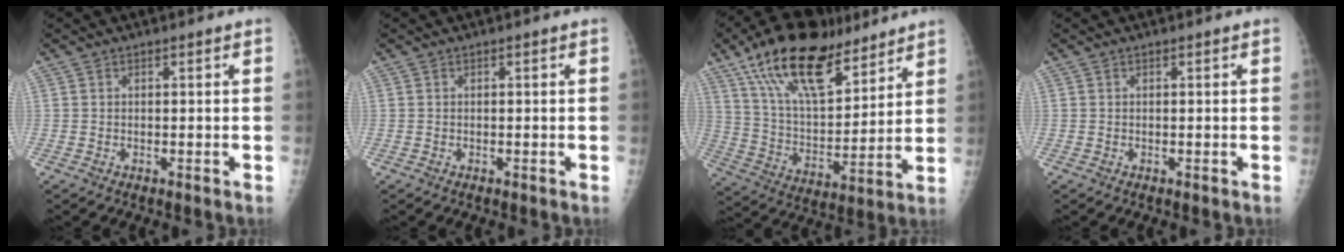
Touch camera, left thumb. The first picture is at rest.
{"total": 0.0}
{"total": 21.8, "force": [14.7, 9.0, 13.3], "torque": [-0.199, -0.048, 0.264]}
{"total": 0.0}